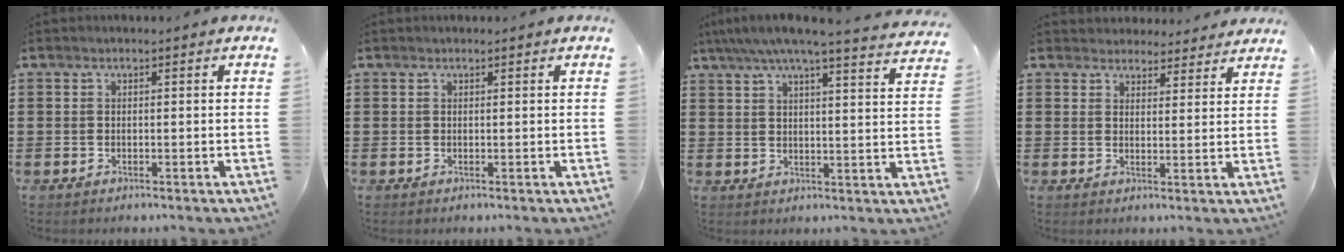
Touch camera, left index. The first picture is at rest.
{"total": 0.0}
{"total": 5.7, "force": [4.9, -0.4, 2.9], "torque": [-0.075, -0.028, 0.081]}
{"total": 3.5, "force": [3.4, 1.0, -0.1], "torque": [-0.011, -0.010, 0.065]}